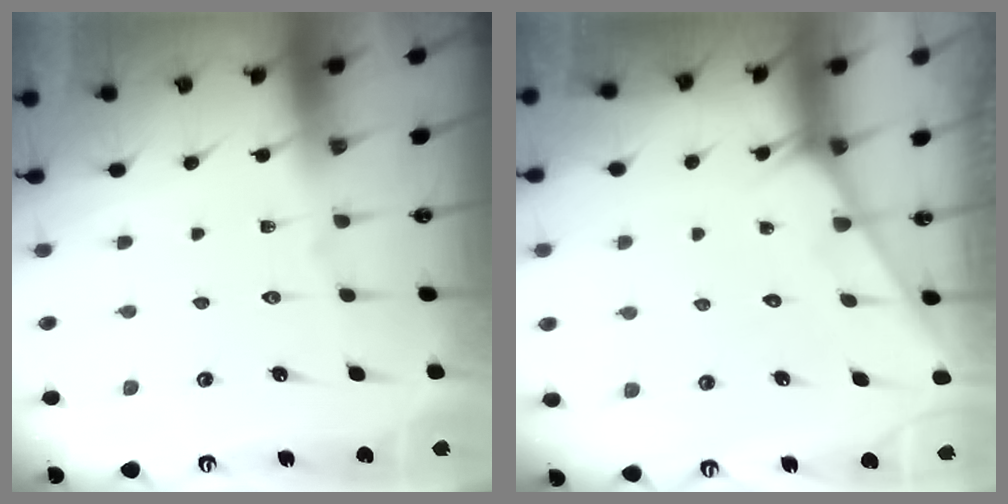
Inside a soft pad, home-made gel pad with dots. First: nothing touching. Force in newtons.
{"total": 2.0, "press": 2.0, "slide": 0.1}